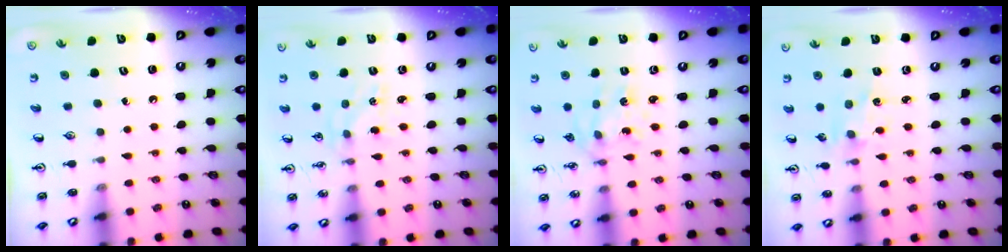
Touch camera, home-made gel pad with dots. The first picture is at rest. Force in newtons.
{"total": 1.8, "press": 1.8, "slide": 0.2}
{"total": 1.9, "press": 1.8, "slide": 0.8}
{"total": 1.1, "press": 1.1, "slide": 0.2}